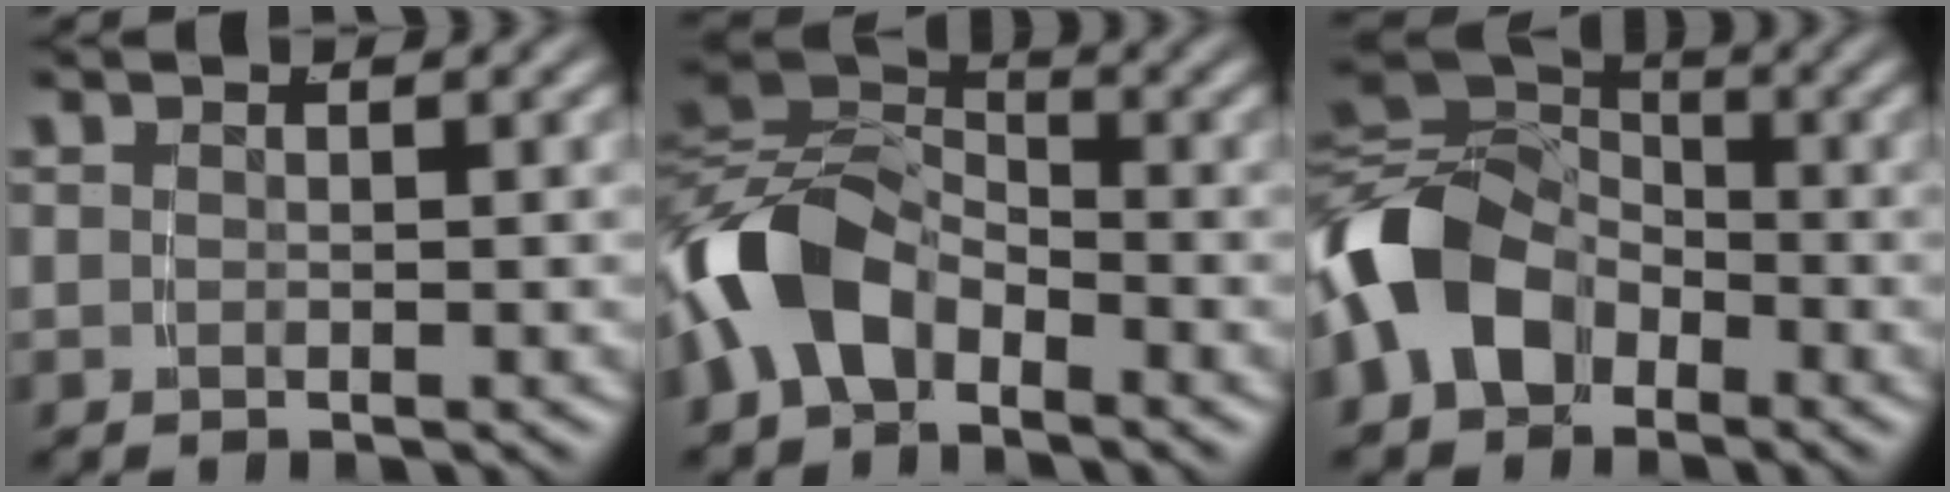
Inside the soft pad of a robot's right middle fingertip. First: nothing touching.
{"total": 6.6, "force": [-1.9, 4.7, 4.2], "torque": [-0.095, -0.008, -0.033]}
{"total": 7.7, "force": [-1.9, 5.9, 4.5], "torque": [-0.111, -0.016, -0.027]}